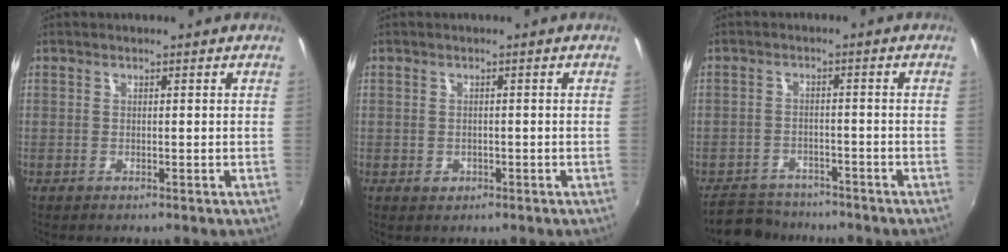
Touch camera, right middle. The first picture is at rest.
{"total": 2.7, "force": [-0.7, 2.4, 1.2], "torque": [-0.021, -0.003, -0.007]}
{"total": 9.8, "force": [-8.4, 4.3, 2.7], "torque": [-0.078, -0.003, -0.129]}